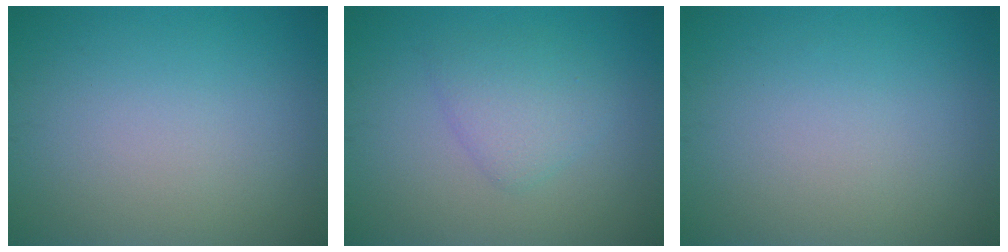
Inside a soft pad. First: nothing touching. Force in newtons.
{"total": 2.6, "press": 2.6, "slide": 0.2}
{"total": 0.0}